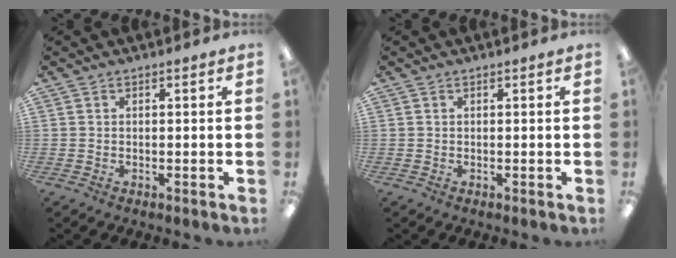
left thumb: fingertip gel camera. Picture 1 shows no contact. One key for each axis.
{"total": 0.0}